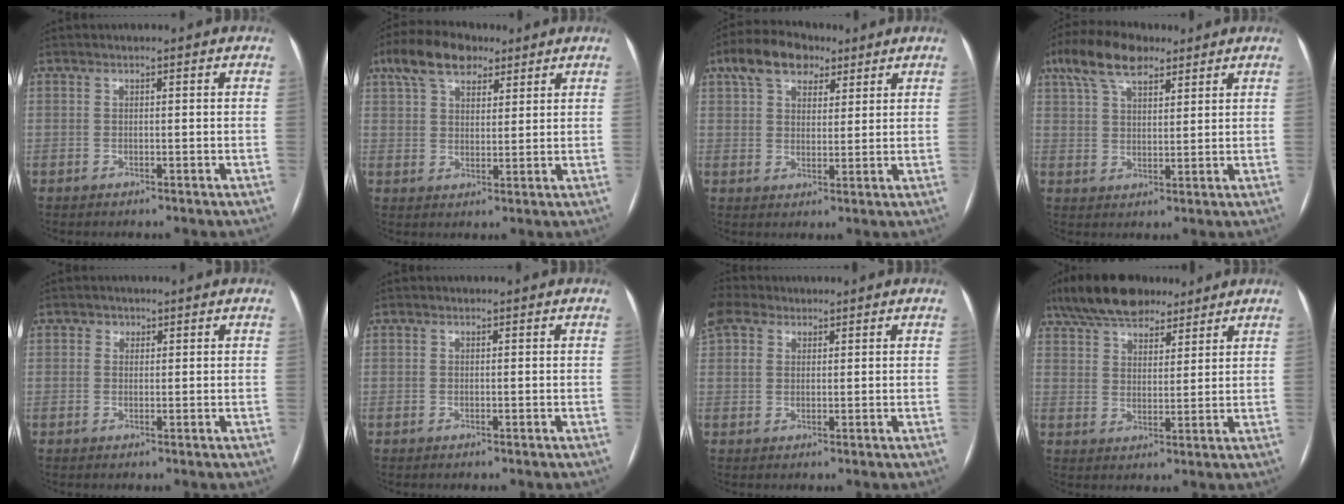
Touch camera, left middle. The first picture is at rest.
{"total": 9.4, "force": [6.2, 4.7, 5.3], "torque": [-0.103, 0.031, 0.112]}
{"total": 8.8, "force": [5.3, 5.1, 4.9], "torque": [-0.088, 0.030, 0.091]}
{"total": 9.7, "force": [6.5, 3.9, 6.0], "torque": [-0.121, 0.029, 0.120]}
{"total": 1.2, "force": [0.6, 1.0, 0.2], "torque": [0.004, -0.003, 0.006]}
{"total": 0.0}
{"total": 3.7, "force": [2.9, 2.0, 1.2], "torque": [-0.041, 0.020, 0.067]}
{"total": 13.2, "force": [10.3, 5.4, 6.2], "torque": [-0.109, 0.037, 0.177]}